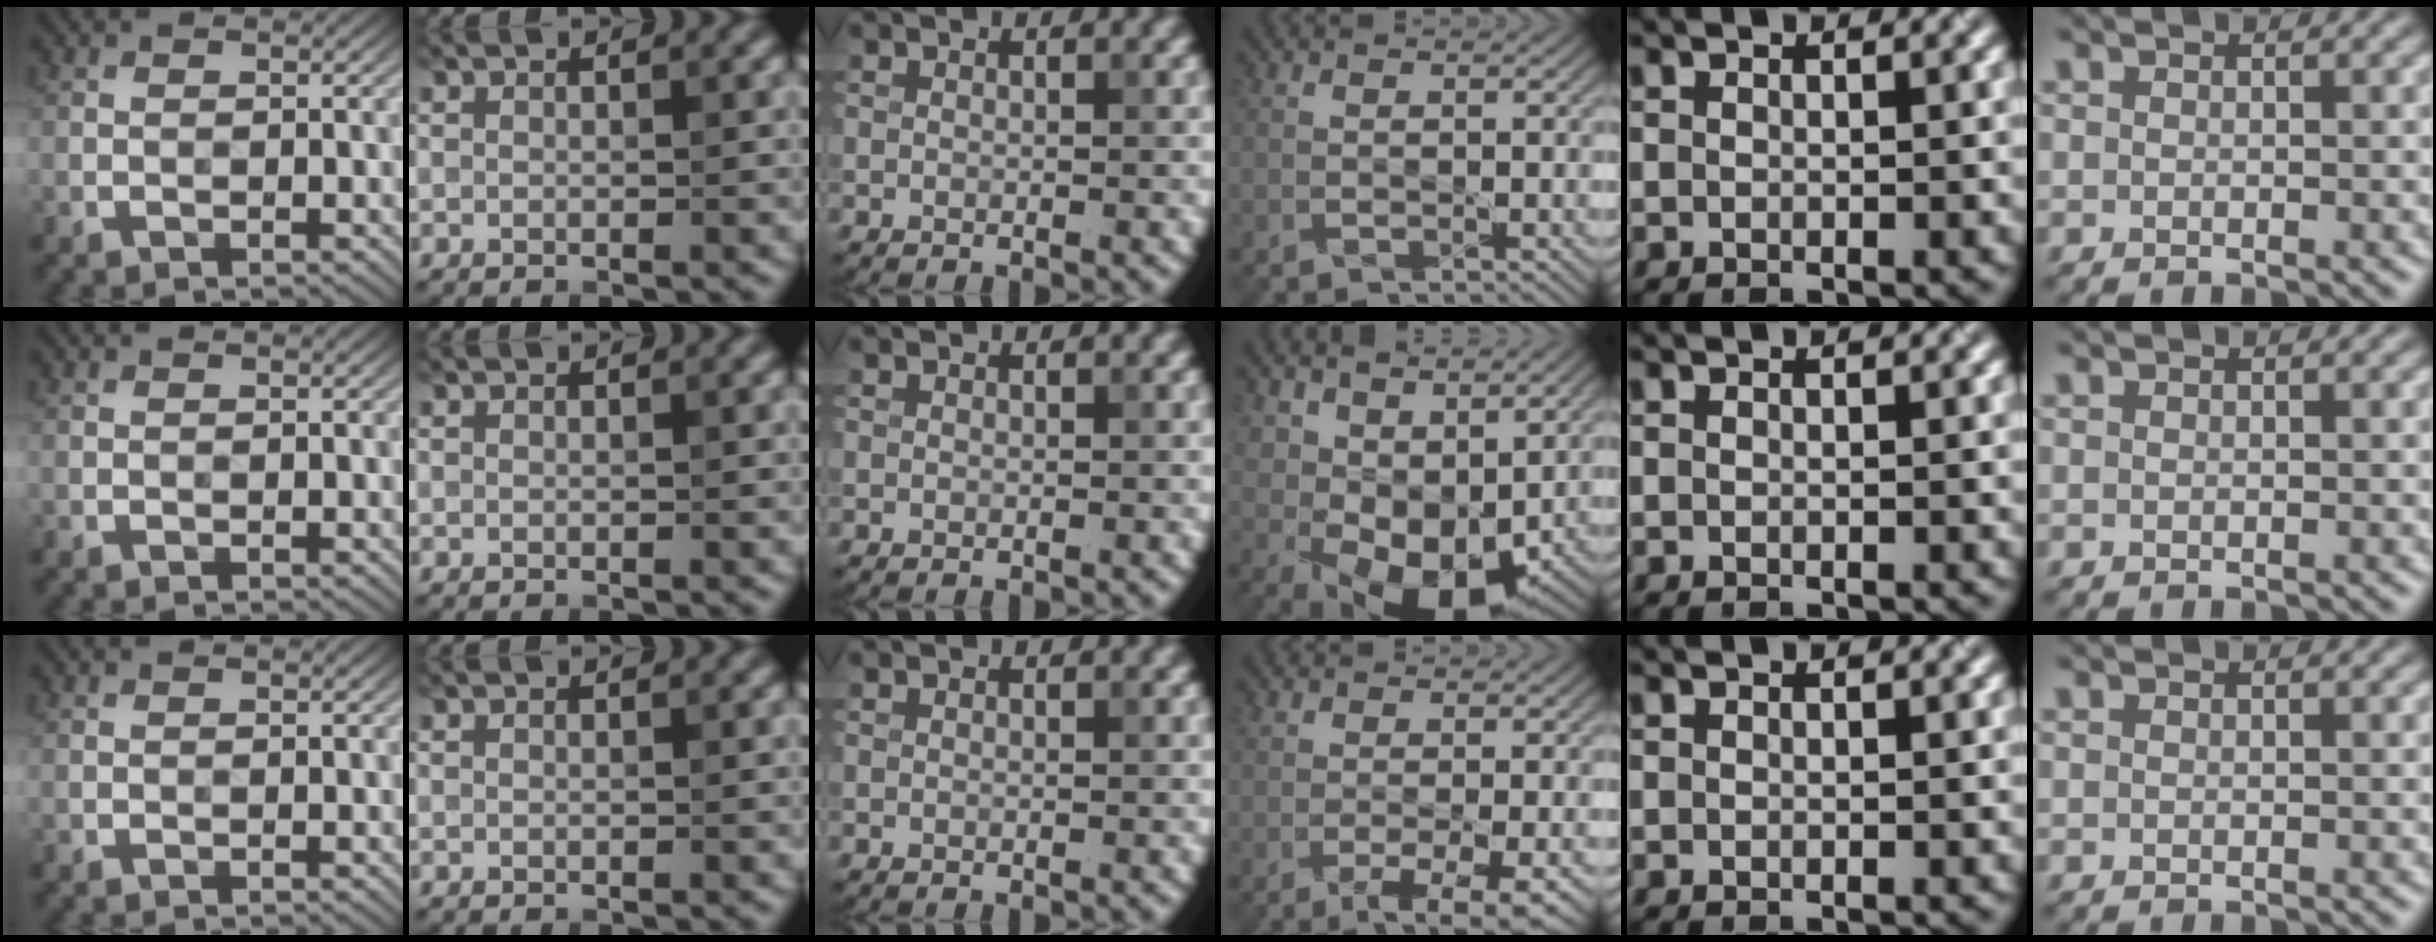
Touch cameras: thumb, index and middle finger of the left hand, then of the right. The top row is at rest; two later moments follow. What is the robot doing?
{"motion": "pour", "object": "watering can"}